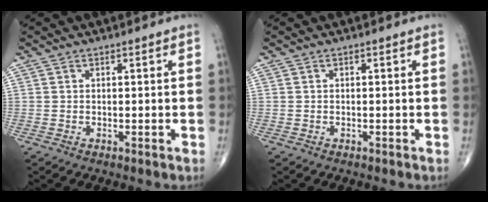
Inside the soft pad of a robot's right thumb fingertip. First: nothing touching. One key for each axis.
{"total": 0.0}